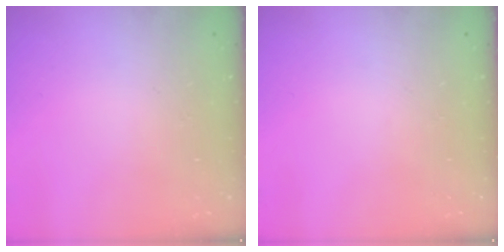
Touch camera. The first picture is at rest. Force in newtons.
{"total": 0.0}